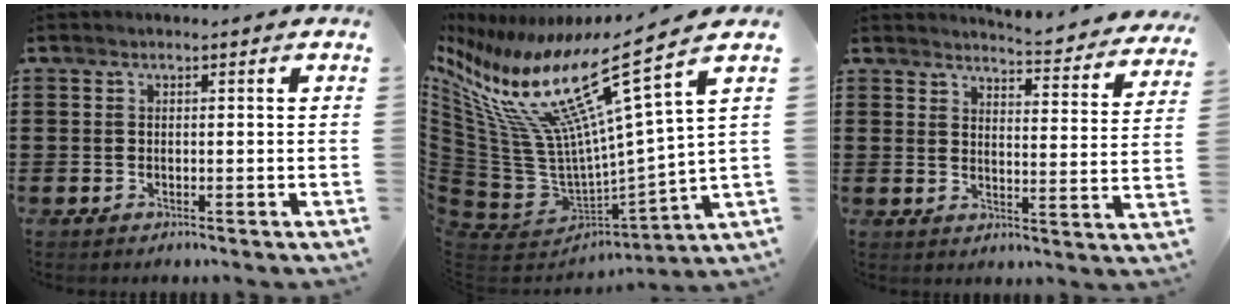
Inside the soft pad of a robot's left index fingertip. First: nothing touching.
{"total": 17.6, "force": [11.1, 3.8, 13.2], "torque": [-0.300, -0.087, 0.174]}
{"total": 4.4, "force": [4.2, -0.4, 1.0], "torque": [-0.024, -0.039, 0.067]}